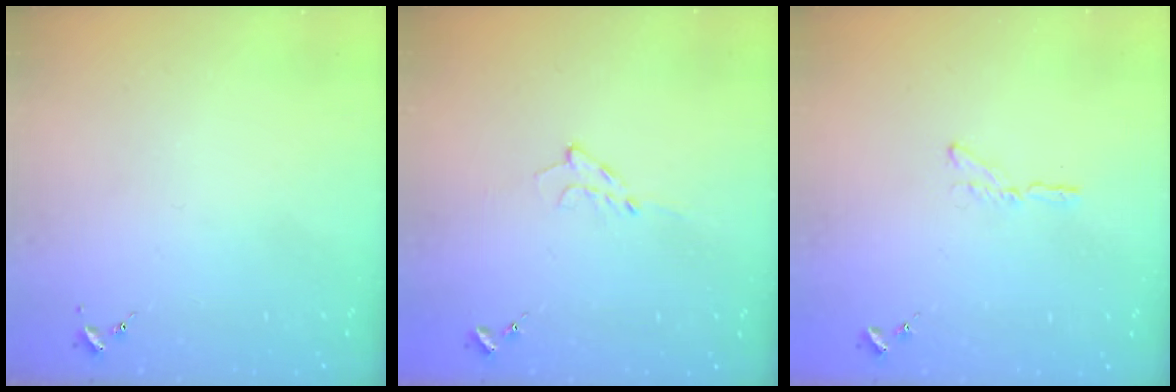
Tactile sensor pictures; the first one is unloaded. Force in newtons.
{"total": 5.6, "press": 5.5, "slide": 0.8}
{"total": 4.6, "press": 4.6, "slide": 0.4}